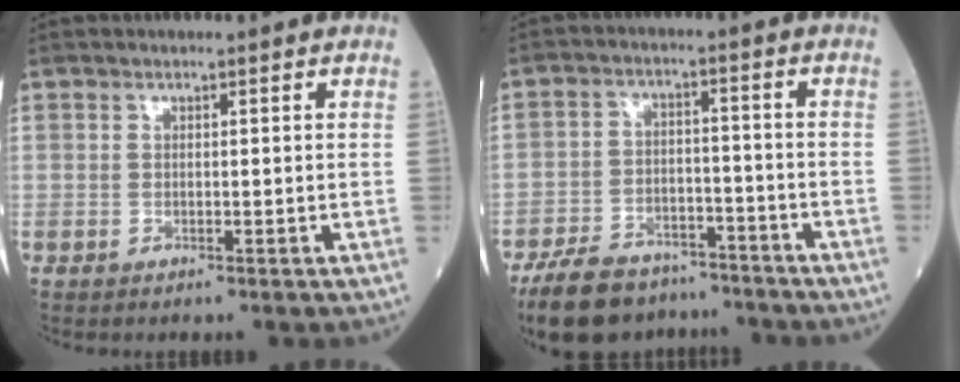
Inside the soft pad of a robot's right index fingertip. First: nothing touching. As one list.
[{"total": 15.0, "force": [-12.4, 6.3, 5.5], "torque": [-0.099, 0.014, -0.205]}]